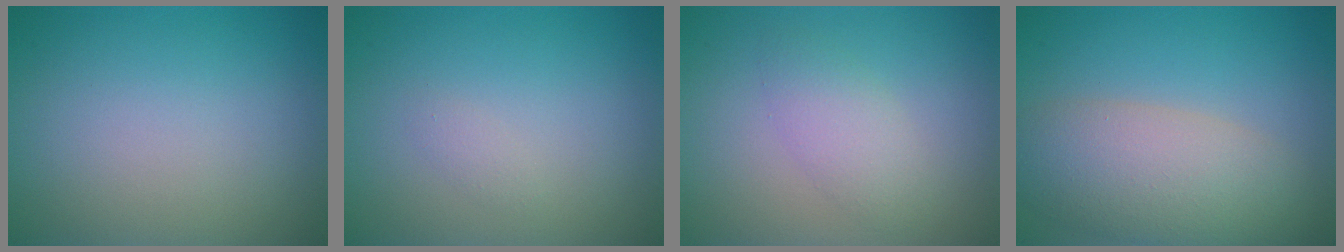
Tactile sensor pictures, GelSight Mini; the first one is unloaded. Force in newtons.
{"total": 0.6, "press": 0.6, "slide": 0.1}
{"total": 2.4, "press": 2.4, "slide": 0.2}
{"total": 6.8, "press": 6.8, "slide": 0.7}